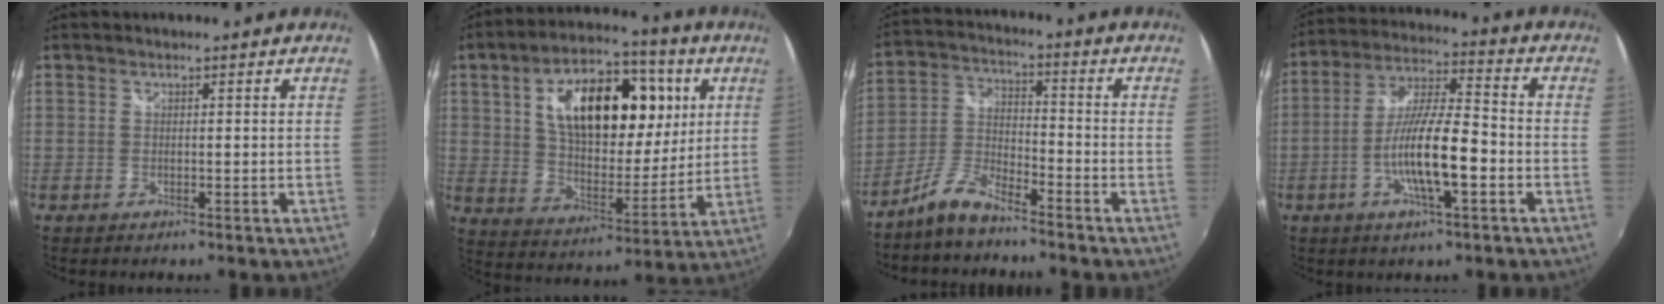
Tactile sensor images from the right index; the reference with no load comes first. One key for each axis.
{"total": 22.2, "fx": 6.7, "fy": 11.7, "fz": 17.6, "tx": -0.304, "ty": 0.024, "tz": 0.111}
{"total": 7.4, "fx": -6.1, "fy": 1.8, "fz": 3.7, "tx": -0.091, "ty": 0.016, "tz": -0.126}
{"total": 12.5, "fx": -4.1, "fy": 2.4, "fz": 11.5, "tx": -0.223, "ty": -0.003, "tz": -0.076}